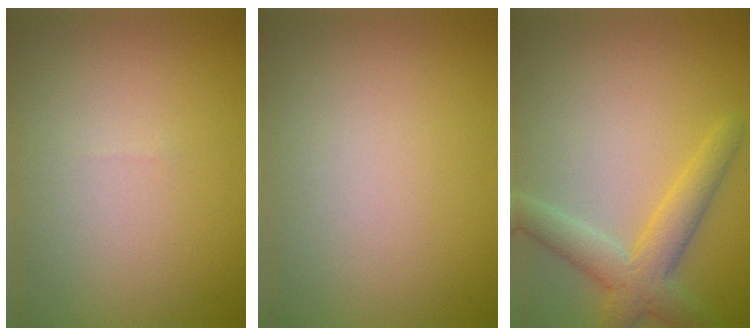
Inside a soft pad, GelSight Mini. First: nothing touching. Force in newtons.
{"total": 0.0}
{"total": 4.2, "press": 4.2, "slide": 0.5}